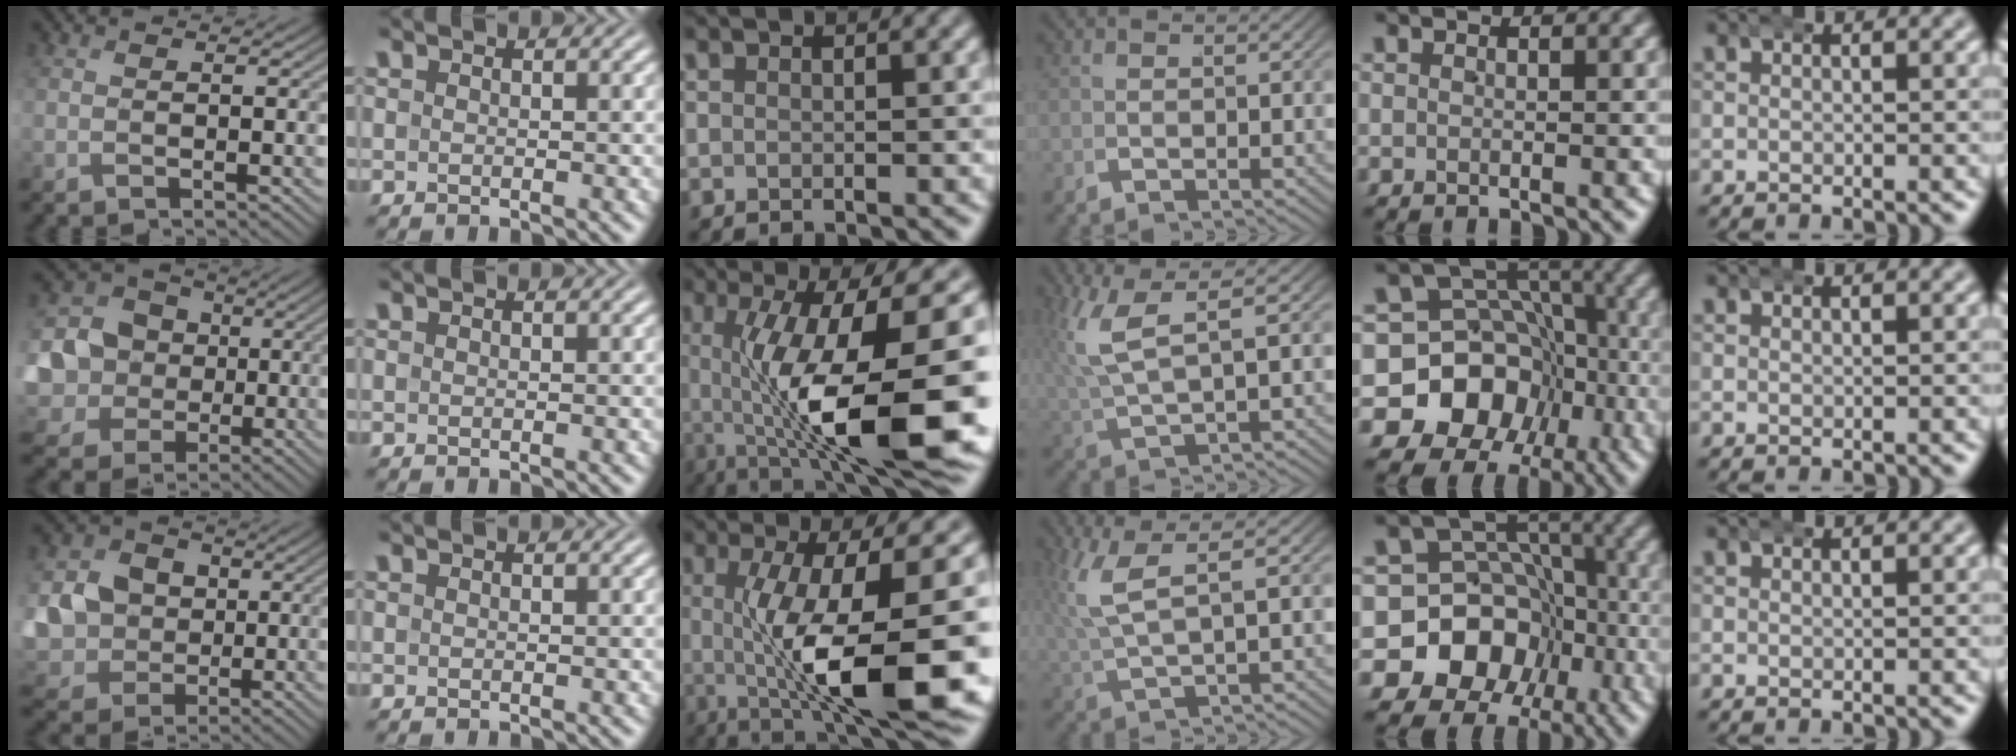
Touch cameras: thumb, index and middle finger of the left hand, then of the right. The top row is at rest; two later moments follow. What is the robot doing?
{"motion": "wrap", "object": "arm wrap"}